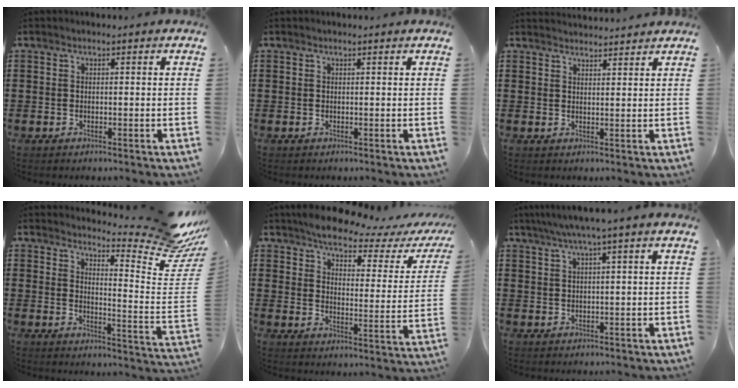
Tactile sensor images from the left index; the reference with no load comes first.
{"total": 0.0}
{"total": 2.2, "force": [2.2, -0.1, -0.1], "torque": [-0.004, -0.006, 0.043]}
{"total": 9.0, "force": [7.8, 1.0, 4.4], "torque": [-0.068, -0.073, 0.130]}
{"total": 5.2, "force": [4.5, 0.8, 2.4], "torque": [-0.065, -0.028, 0.071]}
{"total": 2.9, "force": [1.3, -0.4, 2.5], "torque": [-0.050, -0.003, 0.020]}